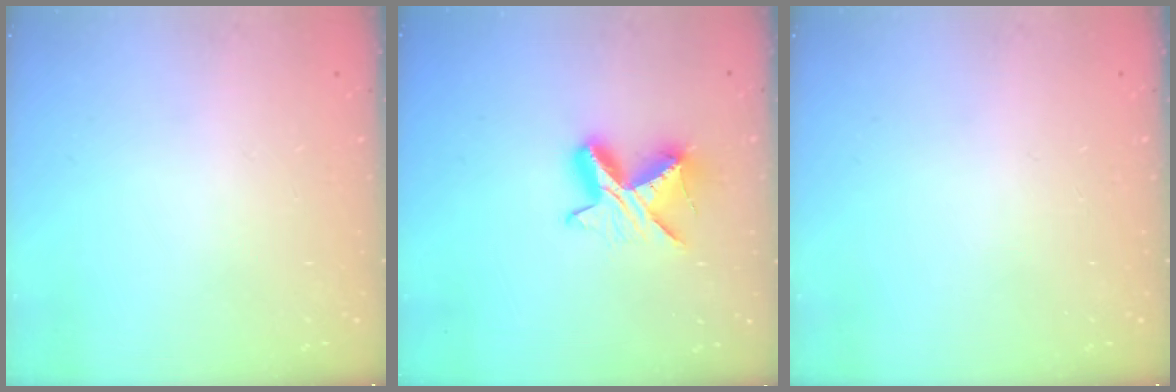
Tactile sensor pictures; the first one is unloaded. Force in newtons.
{"total": 9.1, "press": 9.1, "slide": 0.5}
{"total": 0.0}